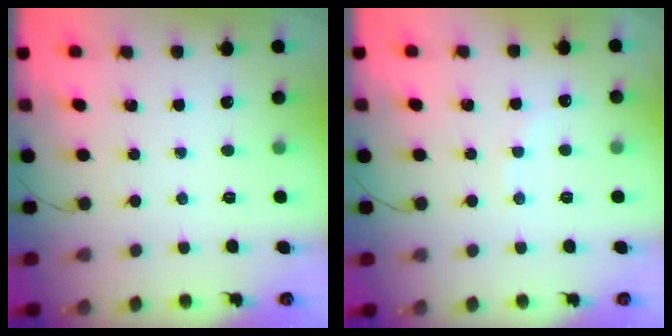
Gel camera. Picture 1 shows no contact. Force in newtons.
{"total": 6.0, "press": 5.9, "slide": 1.1}